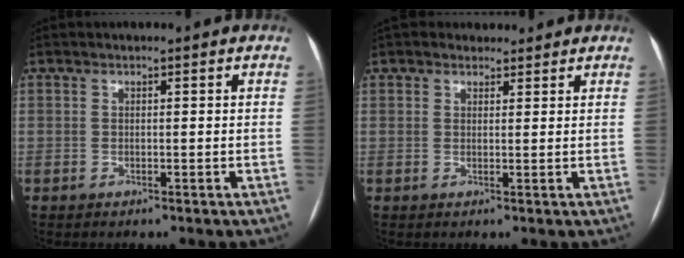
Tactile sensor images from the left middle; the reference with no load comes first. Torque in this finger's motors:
{"motor_torque": [0.94, -1.20, 0.12, 0.02]}